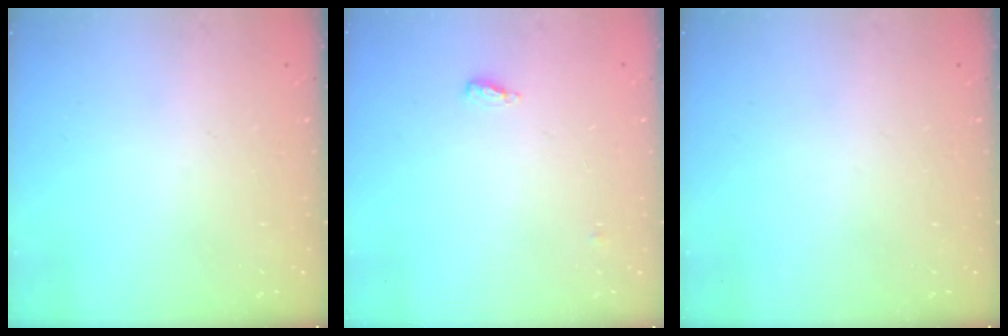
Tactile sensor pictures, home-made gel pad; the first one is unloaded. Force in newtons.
{"total": 4.7, "press": 4.6, "slide": 1.2}
{"total": 0.0}